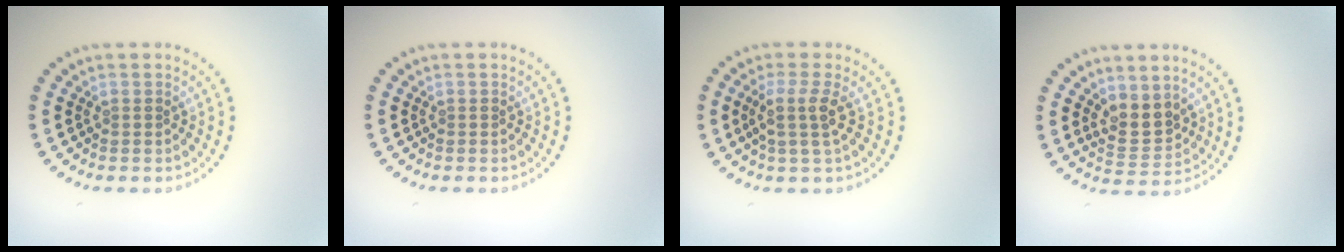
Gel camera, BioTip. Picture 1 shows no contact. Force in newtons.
{"total": 0.0}
{"total": 2.4, "press": 1.9, "slide": 1.5}
{"total": 2.9, "press": 2.6, "slide": 1.3}